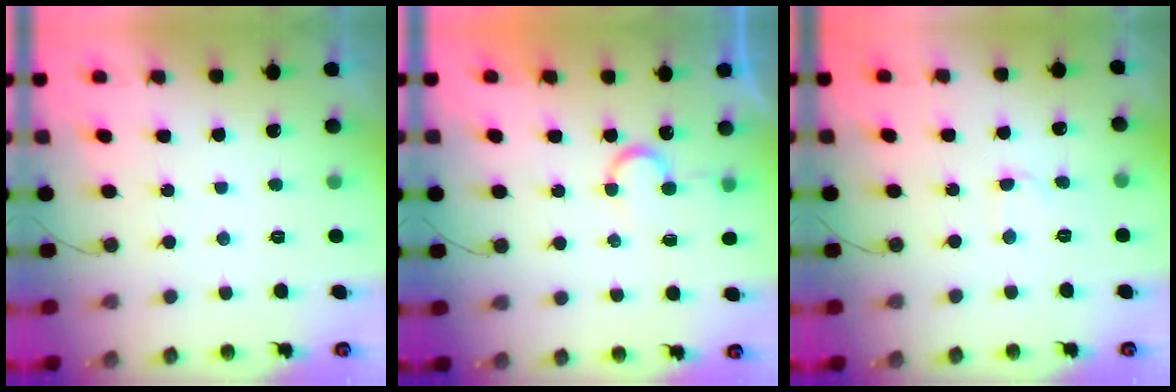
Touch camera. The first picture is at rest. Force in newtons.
{"total": 6.8, "press": 6.7, "slide": 0.5}
{"total": 3.2, "press": 3.2, "slide": 0.3}